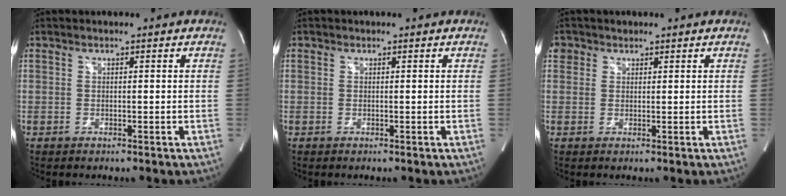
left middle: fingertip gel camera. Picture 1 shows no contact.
{"total": 0.0}
{"total": 1.9, "force": [1.0, 1.7, 0.0], "torque": [0.012, 0.004, 0.013]}